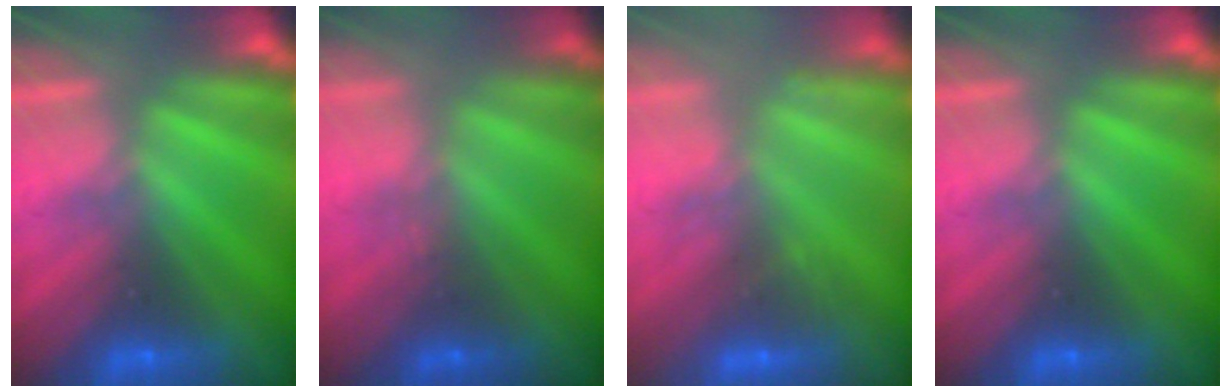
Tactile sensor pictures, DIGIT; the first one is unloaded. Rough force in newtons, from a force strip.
{"total": 1.8}
{"total": 3.1}
{"total": 0.0}